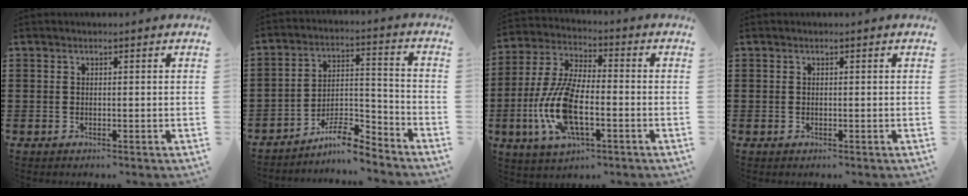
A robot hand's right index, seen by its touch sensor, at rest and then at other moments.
{"total": 8.4, "force": [-7.2, 1.8, 4.0], "torque": [-0.065, 0.021, -0.134]}
{"total": 12.1, "force": [-3.3, 4.9, 10.6], "torque": [-0.250, -0.015, -0.065]}
{"total": 0.0}